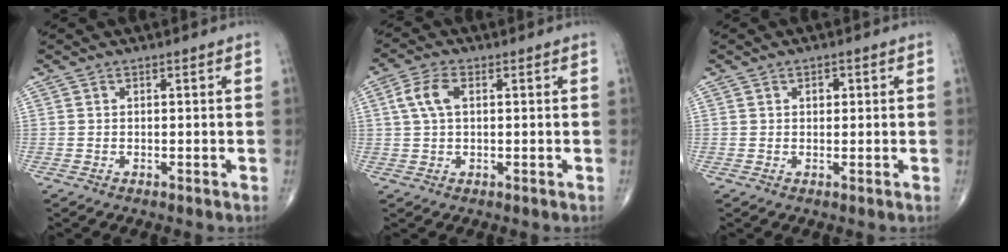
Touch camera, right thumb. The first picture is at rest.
{"total": 5.3, "force": [1.2, 2.9, 4.3], "torque": [-0.100, 0.012, 0.022]}
{"total": 1.4, "force": [0.4, 1.1, 0.9], "torque": [-0.002, 0.000, 0.003]}